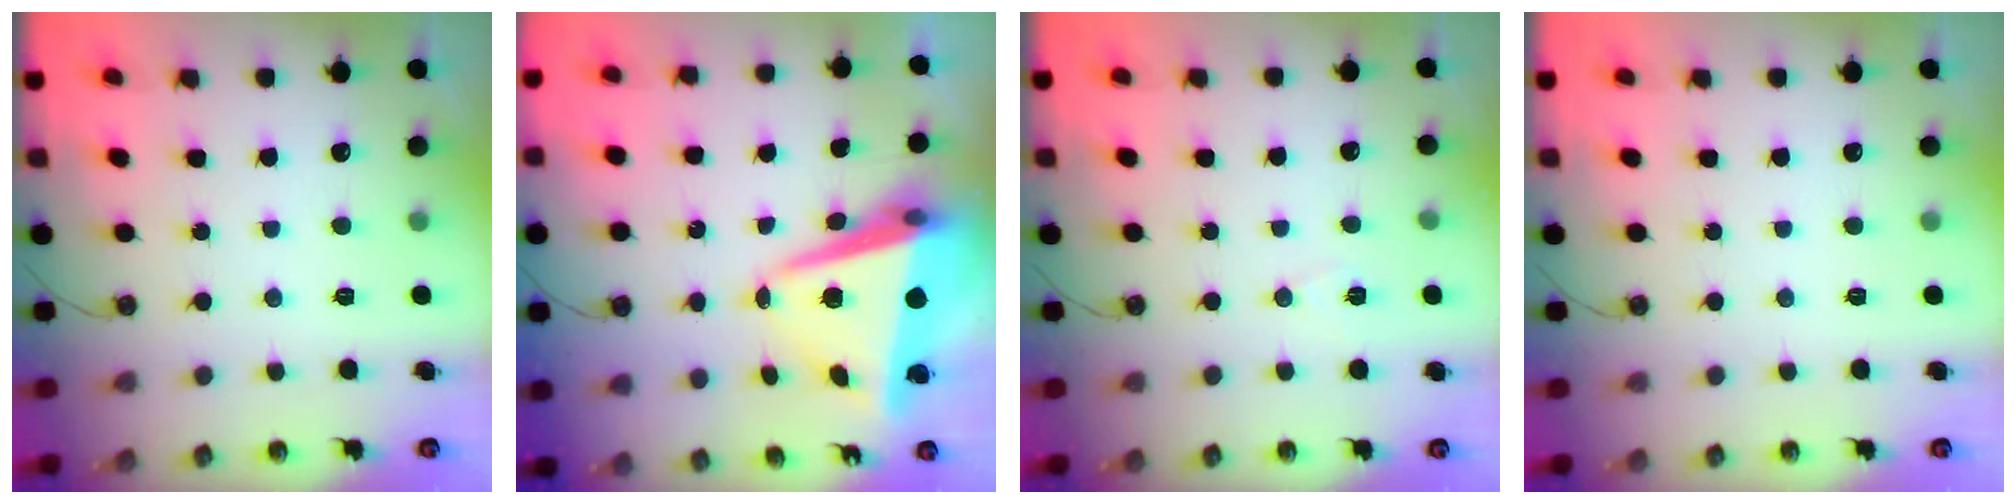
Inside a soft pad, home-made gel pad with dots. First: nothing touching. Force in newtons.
{"total": 11.0, "press": 10.7, "slide": 2.5}
{"total": 6.6, "press": 4.8, "slide": 4.5}
{"total": 0.0}